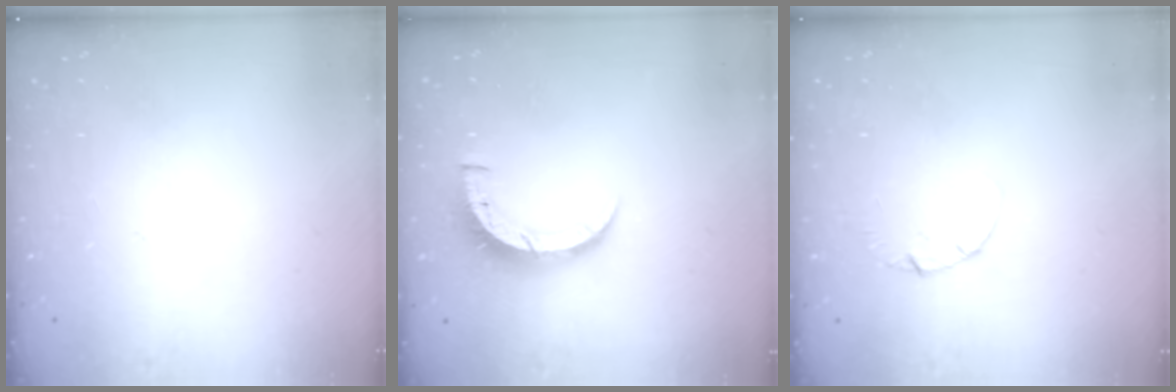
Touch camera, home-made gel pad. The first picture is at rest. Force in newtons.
{"total": 7.2, "press": 7.2, "slide": 0.3}
{"total": 1.3, "press": 1.3, "slide": 0.2}